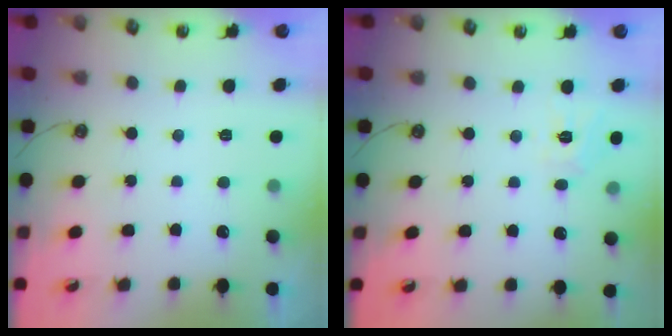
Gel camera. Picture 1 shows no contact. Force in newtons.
{"total": 7.0, "press": 7.0, "slide": 0.4}